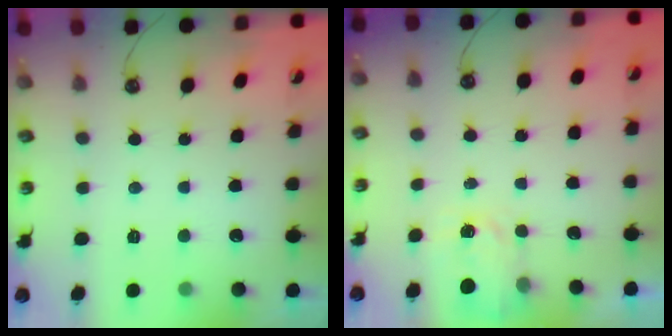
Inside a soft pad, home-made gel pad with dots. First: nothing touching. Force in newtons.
{"total": 2.6, "press": 2.6, "slide": 0.4}